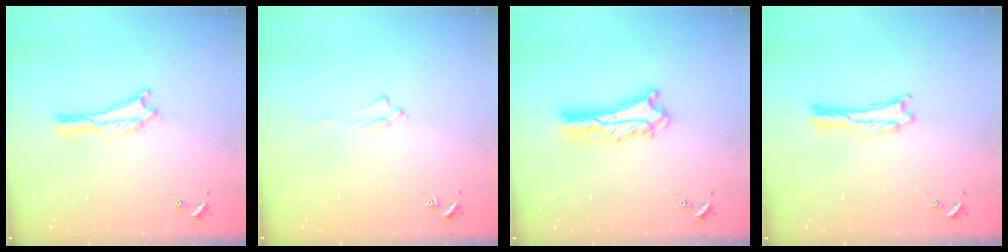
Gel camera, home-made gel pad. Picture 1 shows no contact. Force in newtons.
{"total": 1.6, "press": 1.5, "slide": 0.2}
{"total": 5.8, "press": 5.8, "slide": 0.4}
{"total": 0.0}